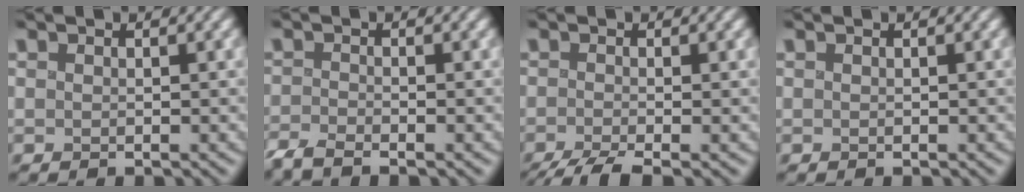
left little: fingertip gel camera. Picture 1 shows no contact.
{"total": 2.5, "force": [-2.3, 0.0, 1.0], "torque": [-0.016, -0.009, -0.051]}
{"total": 3.0, "force": [-2.3, 0.5, 1.9], "torque": [-0.028, -0.008, -0.051]}
{"total": 0.0}